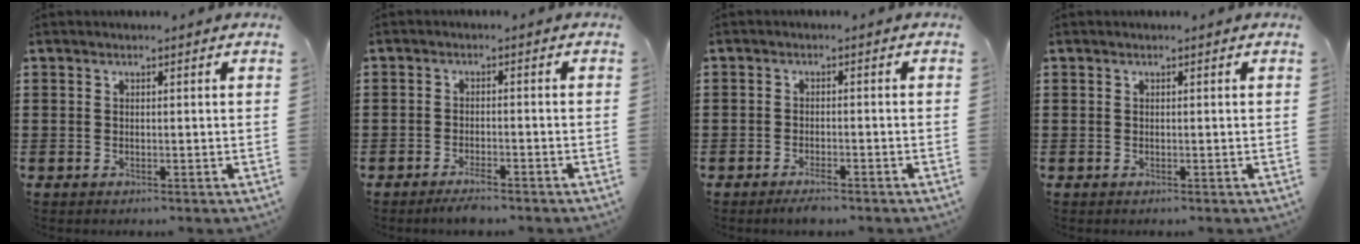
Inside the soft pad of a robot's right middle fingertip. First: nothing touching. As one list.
[{"total": 2.2, "force": [-2.1, 0.2, 0.8], "torque": [-0.025, -0.004, -0.042]}, {"total": 1.7, "force": [-1.6, 0.2, 0.6], "torque": [-0.023, -0.005, -0.032]}, {"total": 0.0}]